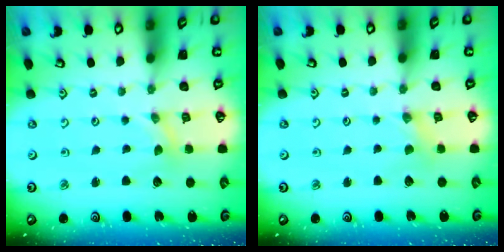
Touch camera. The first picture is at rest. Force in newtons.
{"total": 0.9, "press": 0.9, "slide": 0.2}